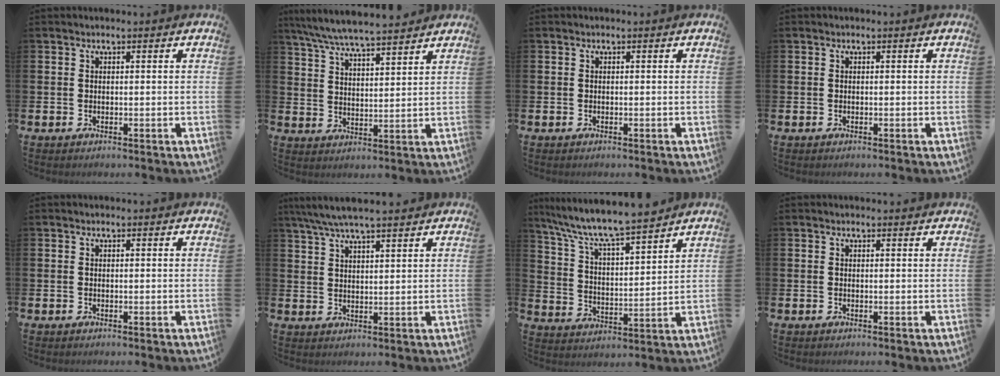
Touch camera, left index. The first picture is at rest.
{"total": 6.7, "force": [6.4, 0.2, 2.0], "torque": [-0.065, -0.033, 0.114]}
{"total": 0.0}
{"total": 0.0}
{"total": 0.0}
{"total": 5.9, "force": [5.4, 0.6, 2.3], "torque": [-0.059, -0.015, 0.098]}
{"total": 8.3, "force": [7.7, 0.7, 2.9], "torque": [-0.093, -0.054, 0.133]}
{"total": 0.6, "force": [0.5, 0.1, 0.2], "torque": [0.005, -0.002, 0.007]}